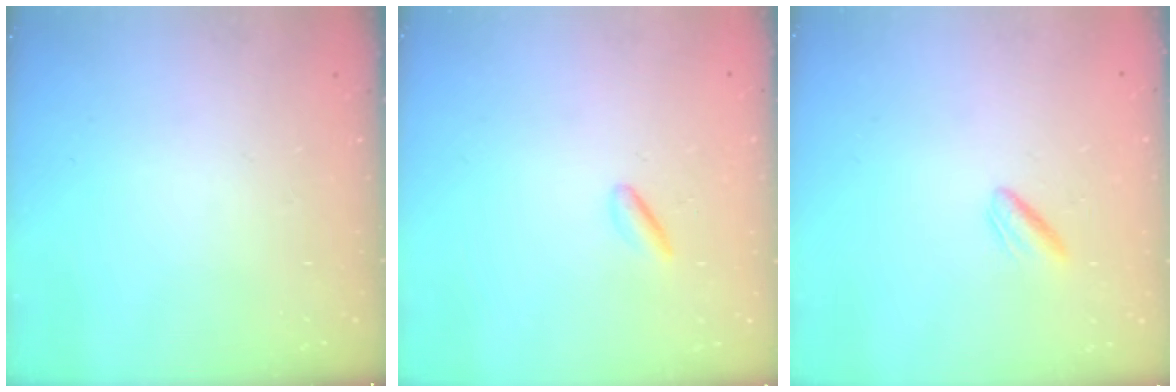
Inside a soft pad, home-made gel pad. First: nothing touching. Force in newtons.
{"total": 1.6, "press": 1.5, "slide": 0.7}
{"total": 2.1, "press": 1.8, "slide": 1.1}